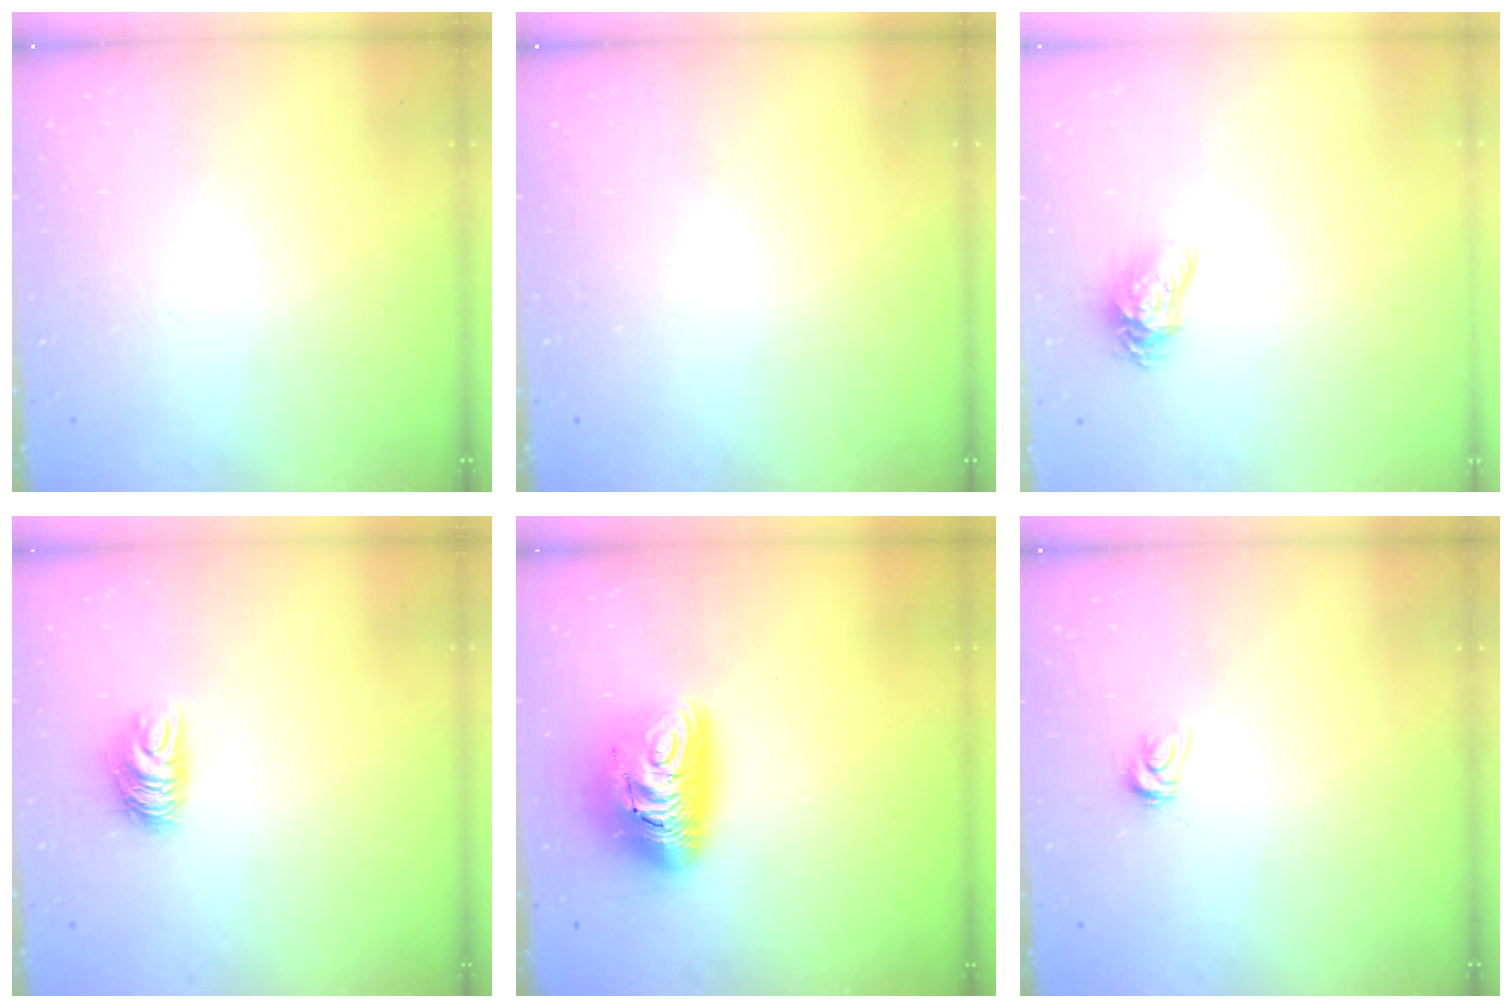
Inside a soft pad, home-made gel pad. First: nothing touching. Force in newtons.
{"total": 0.0}
{"total": 7.6, "press": 7.6, "slide": 0.3}
{"total": 6.3, "press": 6.3, "slide": 0.5}
{"total": 12.0, "press": 11.9, "slide": 1.2}
{"total": 3.6, "press": 3.6, "slide": 0.1}